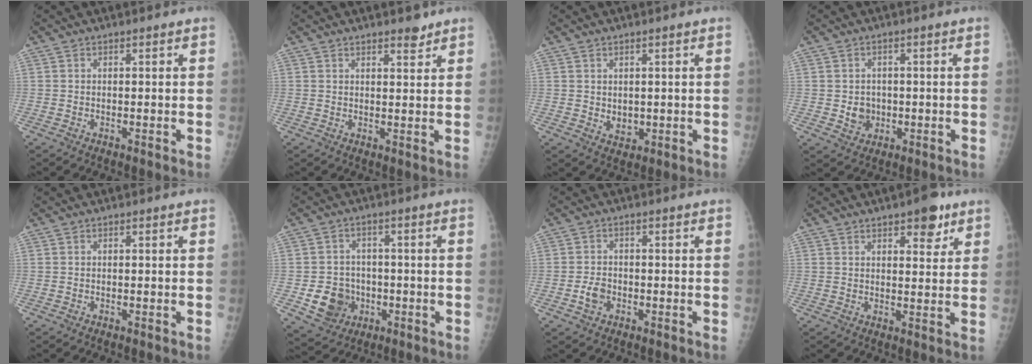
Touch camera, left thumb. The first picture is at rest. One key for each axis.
{"total": 2.7, "fx": 2.2, "fy": 0.9, "fz": 1.3, "tx": -0.009, "ty": -0.016, "tz": 0.031}
{"total": 2.4, "fx": 0.3, "fy": 2.0, "fz": 1.3, "tx": -0.012, "ty": -0.005, "tz": 0.013}
{"total": 3.7, "fx": -0.4, "fy": 3.3, "fz": 1.6, "tx": -0.006, "ty": 0.003, "tz": 0.002}
{"total": 0.0}
{"total": 8.3, "fx": -2.1, "fy": 7.4, "fz": 3.2, "tx": -0.023, "ty": 0.010, "tz": -0.026}
{"total": 3.1, "fx": -1.1, "fy": 2.3, "fz": 1.7, "tx": -0.027, "ty": 0.008, "tz": -0.021}
{"total": 6.4, "fx": 4.0, "fy": 2.7, "fz": 4.3, "tx": -0.035, "ty": -0.018, "tz": 0.049}